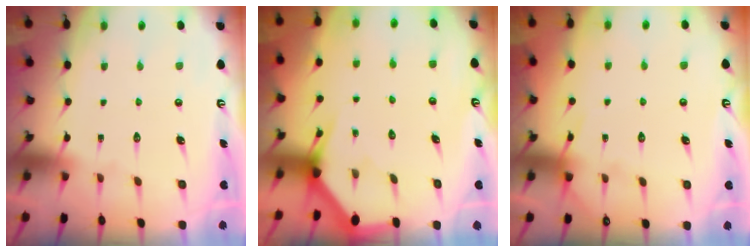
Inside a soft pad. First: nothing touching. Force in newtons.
{"total": 3.0, "press": 3.0, "slide": 0.0}
{"total": 5.0, "press": 5.0, "slide": 0.7}